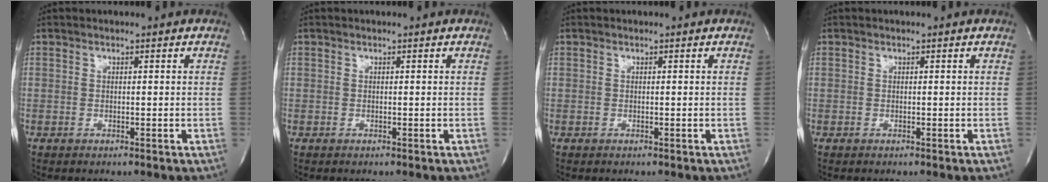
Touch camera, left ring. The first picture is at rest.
{"total": 0.0}
{"total": 0.0}
{"total": 0.0}